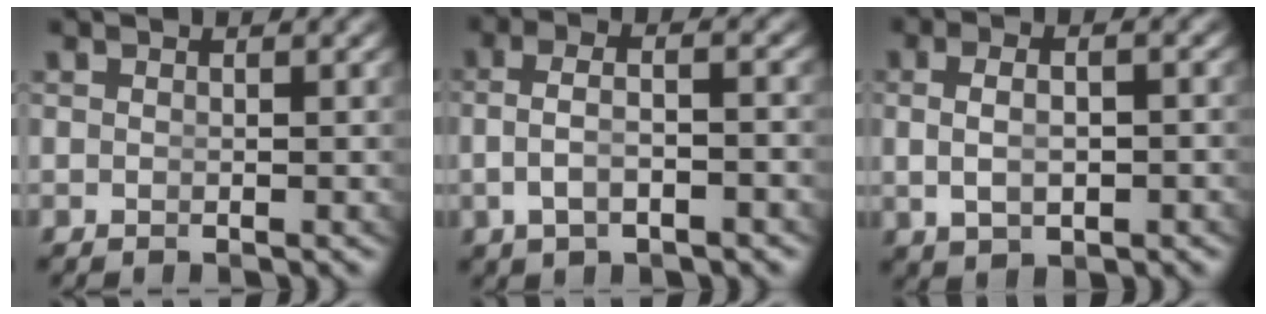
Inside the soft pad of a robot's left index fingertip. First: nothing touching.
{"total": 3.6, "force": [-1.0, 1.5, 3.0], "torque": [-0.062, -0.005, -0.014]}
{"total": 3.3, "force": [-0.3, 1.5, 2.9], "torque": [-0.052, -0.004, 0.006]}